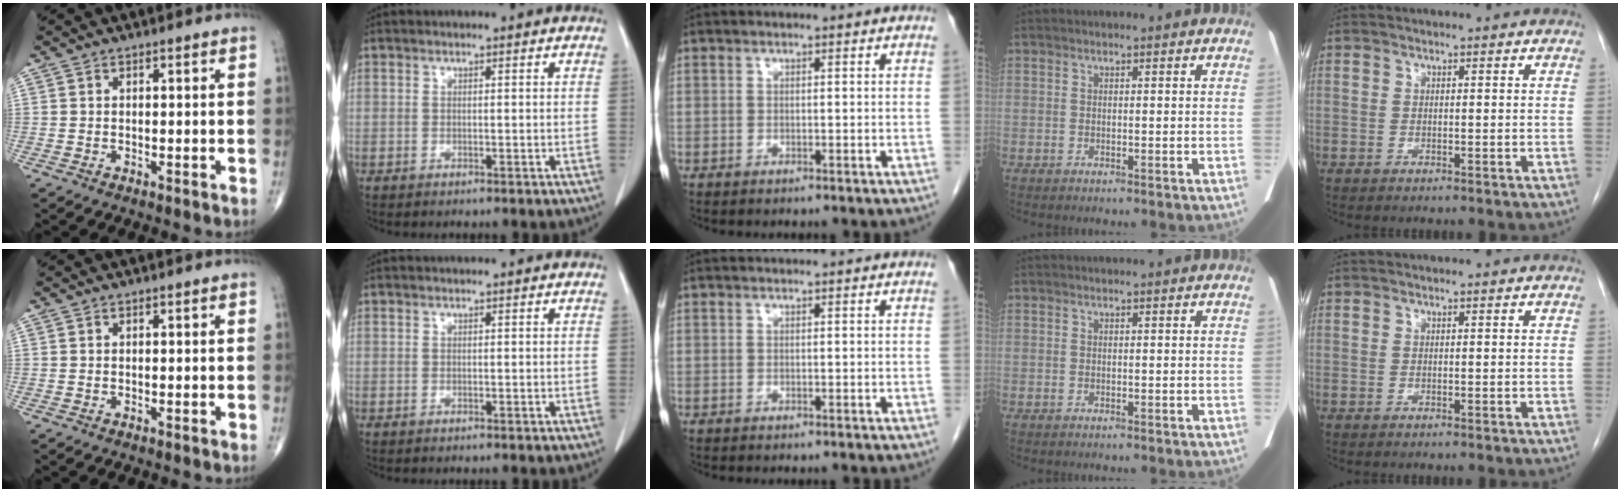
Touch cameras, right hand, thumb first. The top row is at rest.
{}